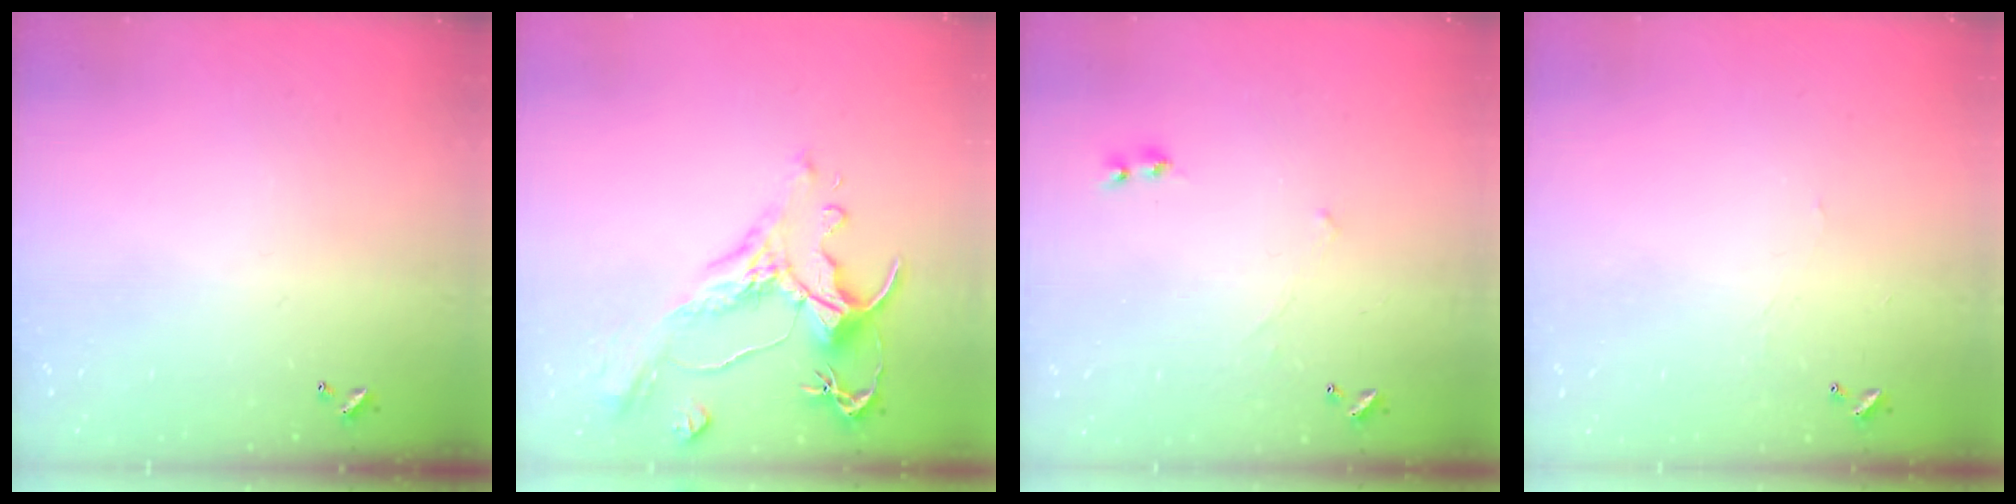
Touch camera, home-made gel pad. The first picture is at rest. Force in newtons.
{"total": 1.6, "press": 0.0, "slide": 1.6}
{"total": 2.3, "press": 2.3, "slide": 0.2}
{"total": 0.9, "press": 0.7, "slide": 0.4}